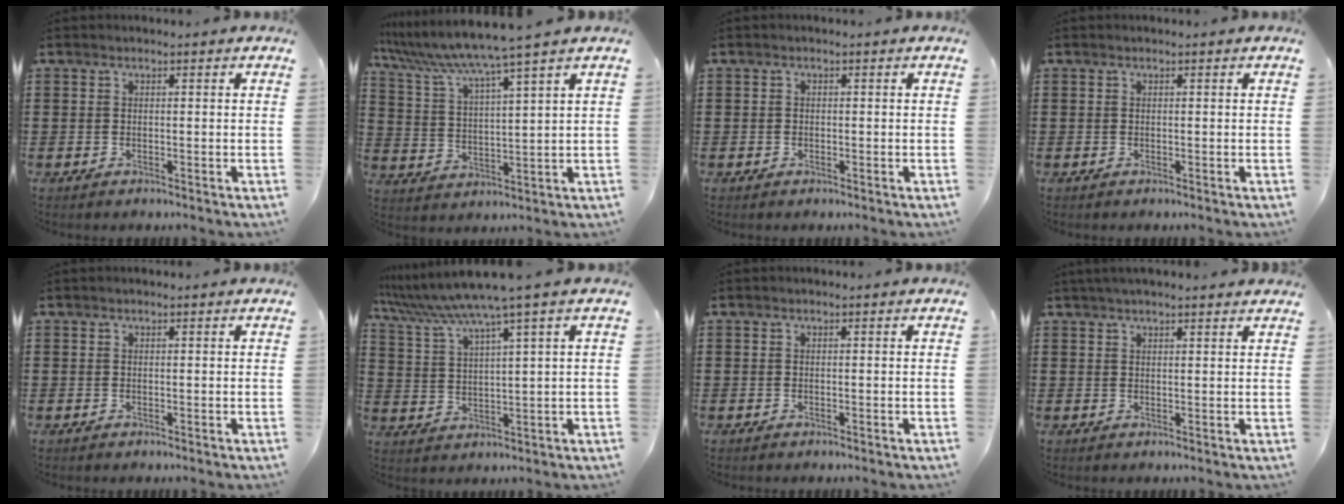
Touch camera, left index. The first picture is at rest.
{"total": 6.9, "force": [5.9, -1.0, 3.3], "torque": [-0.090, -0.041, 0.096]}
{"total": 0.5, "force": [-0.3, 0.5, 0.1], "torque": [-0.005, 0.001, -0.006]}
{"total": 0.0}
{"total": 0.0}
{"total": 6.3, "force": [4.7, -0.9, 4.2], "torque": [-0.098, -0.029, 0.076]}
{"total": 0.0}
{"total": 2.1, "force": [1.9, 0.1, 0.9], "torque": [-0.020, 0.003, 0.035]}